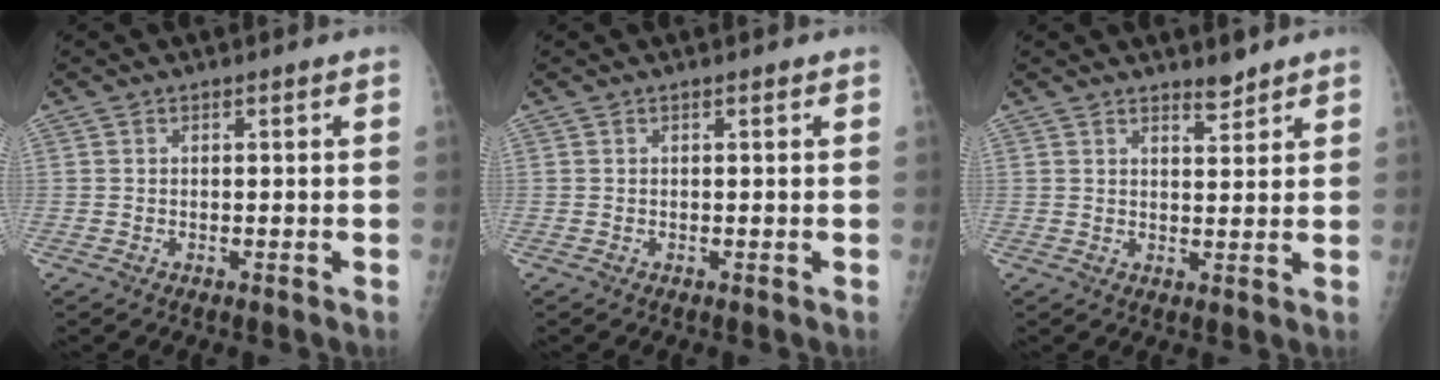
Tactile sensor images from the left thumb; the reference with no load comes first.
{"total": 0.0}
{"total": 2.7, "force": [2.5, 0.7, 1.0], "torque": [-0.008, -0.023, 0.040]}